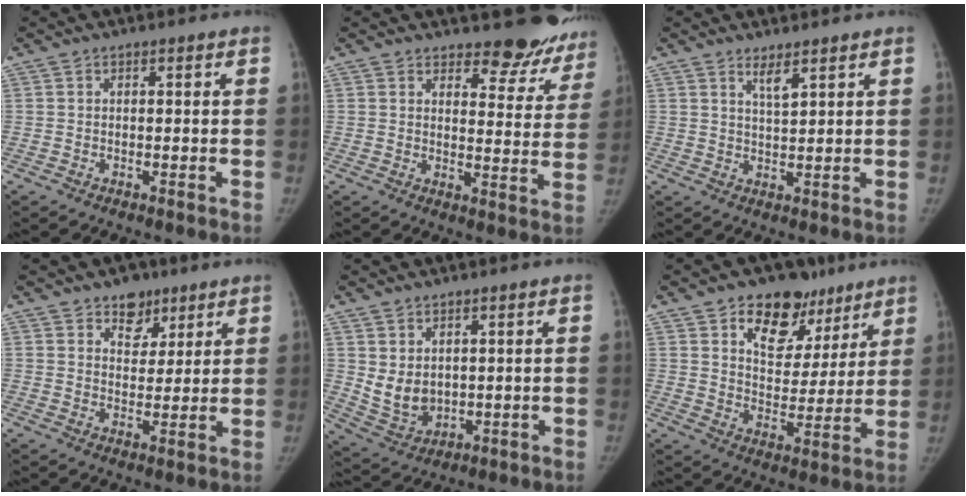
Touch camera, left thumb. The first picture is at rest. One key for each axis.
{"total": 12.7, "fx": 11.3, "fy": 4.9, "fz": 2.8, "tx": 0.020, "ty": -0.090, "tz": 0.116}
{"total": 2.8, "fx": 2.1, "fy": 0.5, "fz": 1.8, "tx": -0.030, "ty": -0.022, "tz": 0.041}
{"total": 6.2, "fx": 4.1, "fy": 4.1, "fz": 2.2, "tx": 0.002, "ty": -0.024, "tz": 0.065}
{"total": 6.7, "fx": 1.6, "fy": 4.9, "fz": 4.2, "tx": -0.058, "ty": -0.021, "tz": 0.054}
{"total": 14.5, "fx": 9.0, "fy": 9.3, "fz": 6.7, "tx": -0.042, "ty": -0.042, "tz": 0.139}